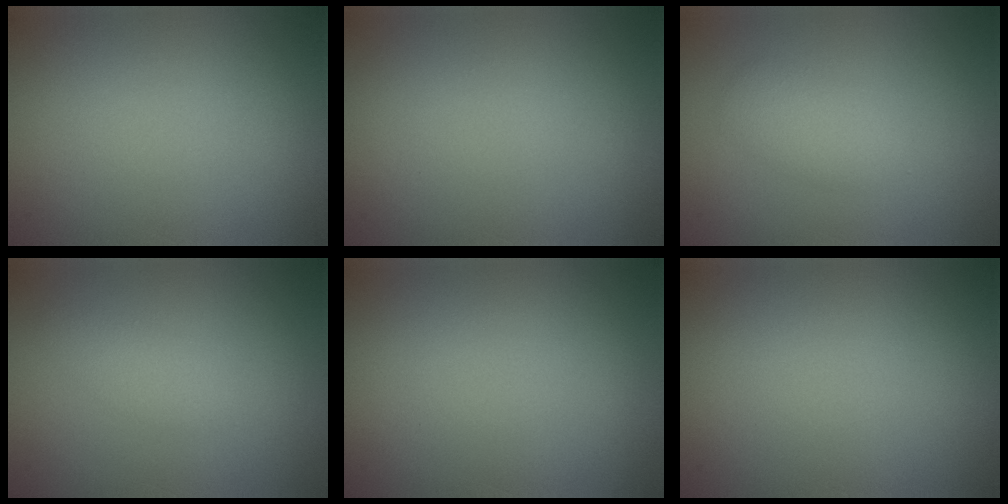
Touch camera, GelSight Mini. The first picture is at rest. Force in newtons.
{"total": 0.0}
{"total": 2.0, "press": 2.0, "slide": 0.0}
{"total": 1.4, "press": 1.4, "slide": 0.1}
{"total": 0.0}
{"total": 0.0}